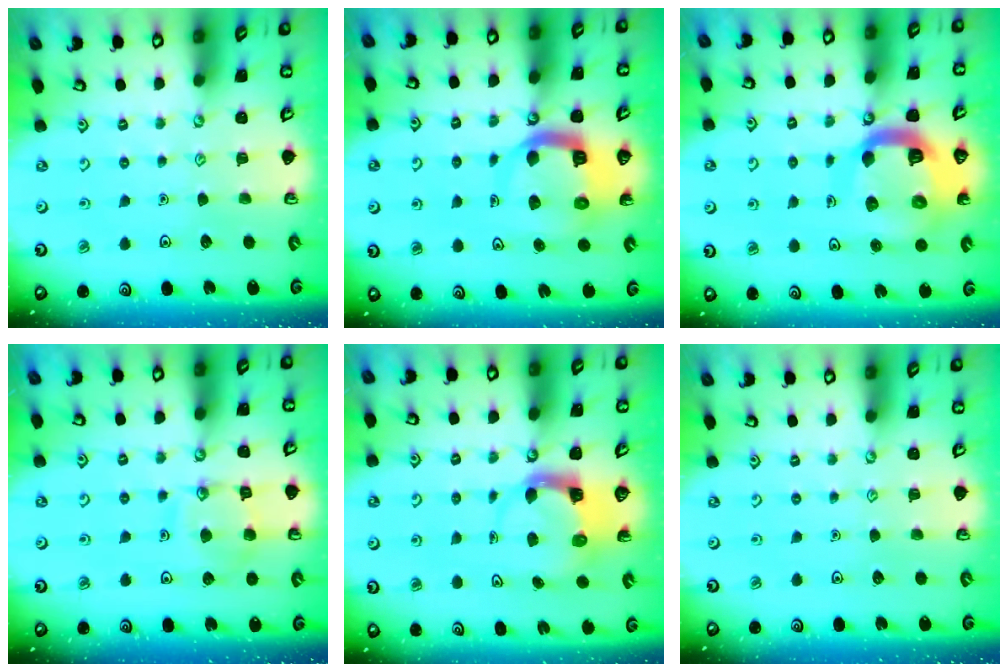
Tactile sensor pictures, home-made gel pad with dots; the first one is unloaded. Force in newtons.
{"total": 9.2, "press": 9.2, "slide": 1.0}
{"total": 16.2, "press": 16.1, "slide": 1.8}
{"total": 12.2, "press": 12.1, "slide": 1.1}
{"total": 3.7, "press": 3.6, "slide": 0.5}
{"total": 0.0}